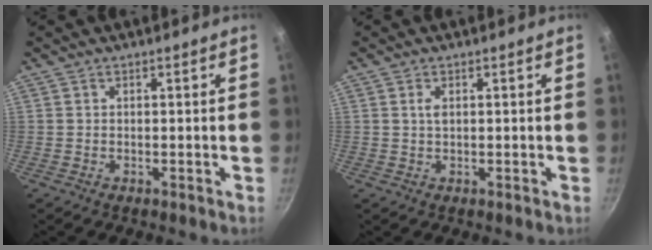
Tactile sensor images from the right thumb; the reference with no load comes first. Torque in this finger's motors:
{"motor_torque": [0.20, 0.11, 0.60, 0.20, 0.04]}